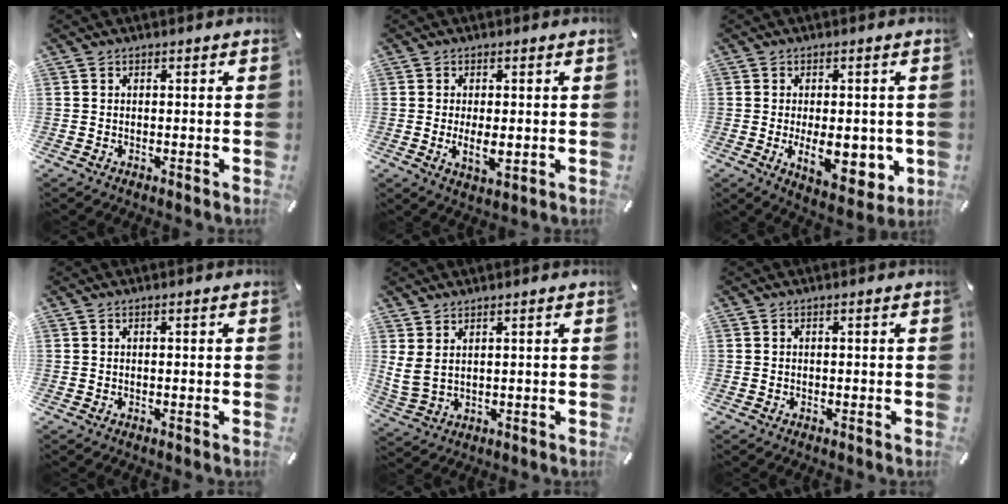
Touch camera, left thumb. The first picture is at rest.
{"total": 5.7, "force": [-0.3, 2.2, 5.3], "torque": [-0.088, -0.010, -0.009]}
{"total": 12.1, "force": [-1.4, 5.6, 10.7], "torque": [-0.155, -0.020, -0.020]}
{"total": 0.7, "force": [0.0, 0.0, 0.7], "torque": [-0.009, -0.003, 0.000]}
{"total": 4.0, "force": [2.5, 1.7, 2.6], "torque": [-0.062, -0.013, 0.047]}
{"total": 0.0}